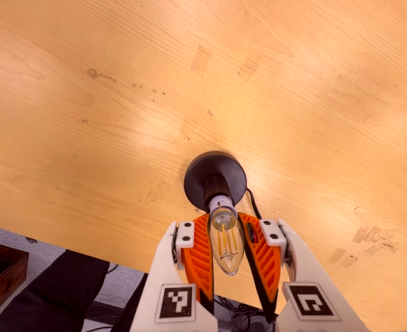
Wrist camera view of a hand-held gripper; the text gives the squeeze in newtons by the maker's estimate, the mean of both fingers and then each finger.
{"total": 14.7, "left": 14.2, "right": 15.2}